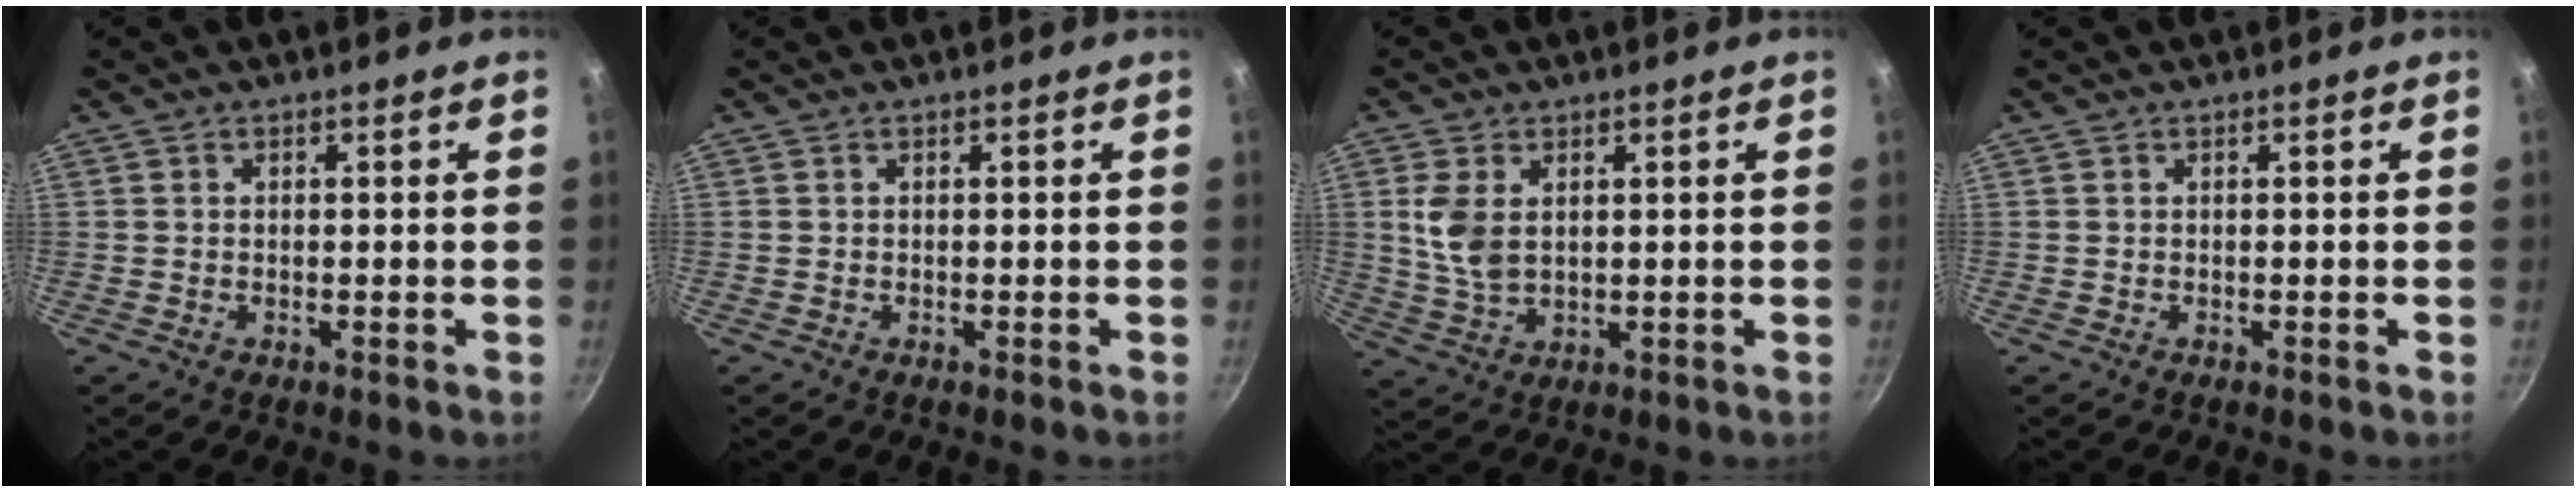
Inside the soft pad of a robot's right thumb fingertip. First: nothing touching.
{"total": 0.0}
{"total": 7.0, "force": [1.6, 4.3, 5.3], "torque": [-0.108, -0.011, 0.035]}
{"total": 0.0}